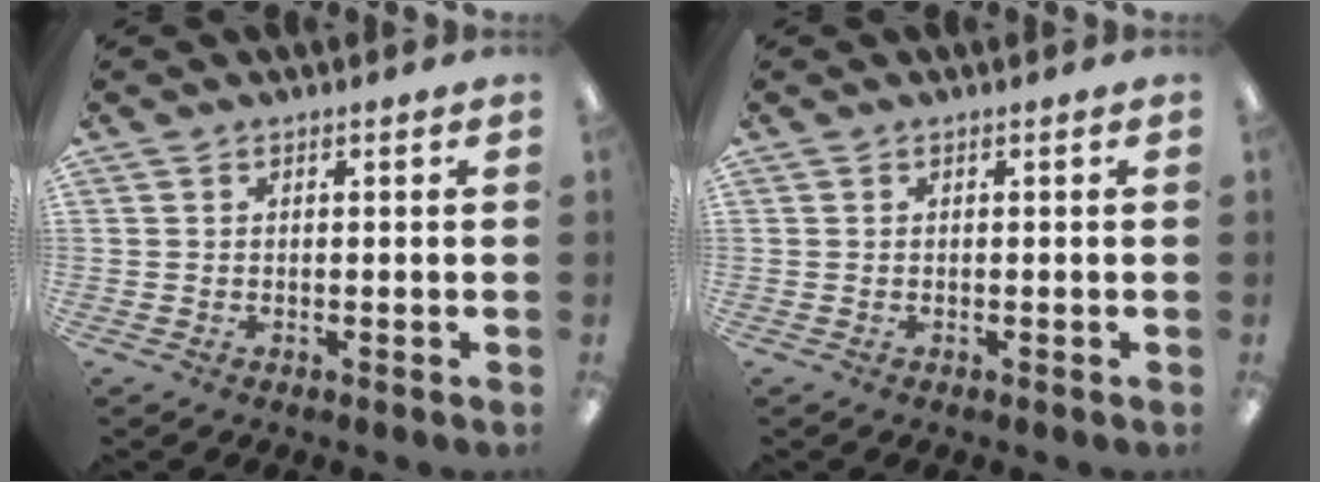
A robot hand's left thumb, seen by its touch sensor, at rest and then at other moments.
{"total": 0.0}